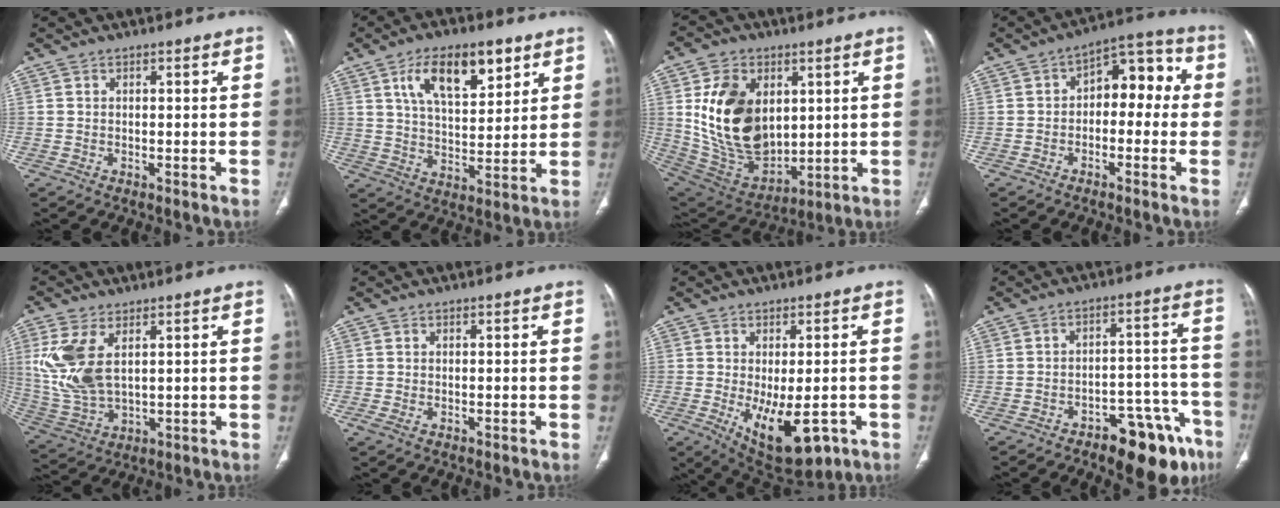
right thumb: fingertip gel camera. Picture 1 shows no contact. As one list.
[{"total": 13.9, "force": [7.0, 6.4, 10.1], "torque": [-0.140, -0.025, 0.124]}, {"total": 20.6, "force": [3.9, 13.8, 14.8], "torque": [-0.240, -0.023, 0.099]}, {"total": 9.9, "force": [-0.1, 6.3, 7.6], "torque": [-0.059, 0.048, -0.014]}, {"total": 11.7, "force": [3.6, 6.2, 9.3], "torque": [-0.208, -0.010, 0.088]}, {"total": 0.8, "force": [-0.3, 0.4, 0.6], "torque": [-0.015, 0.000, -0.002]}, {"total": 13.0, "force": [-4.5, 6.0, 10.6], "torque": [-0.150, -0.014, -0.046]}, {"total": 15.2, "force": [-9.8, 6.3, 9.7], "torque": [-0.072, 0.076, -0.132]}]